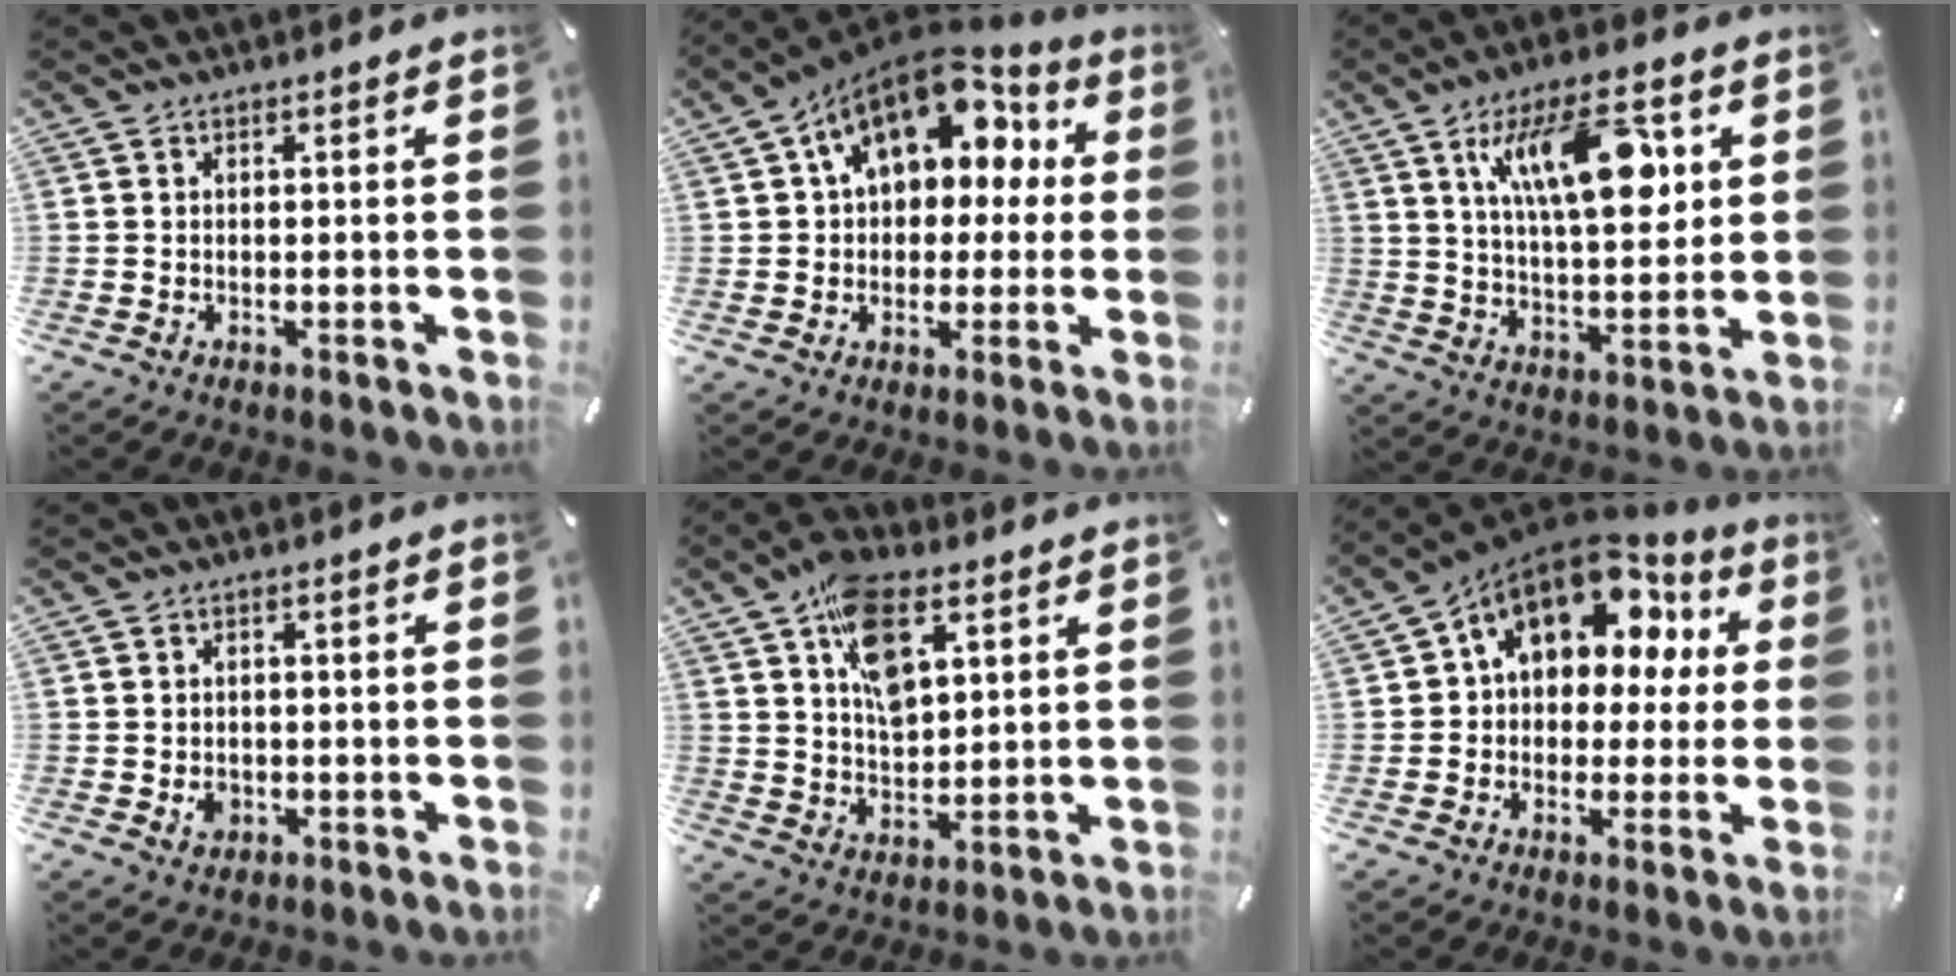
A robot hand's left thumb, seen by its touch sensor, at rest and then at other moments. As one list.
[{"total": 16.3, "force": [6.8, 11.1, 9.8], "torque": [-0.149, -0.032, 0.121]}, {"total": 18.8, "force": [7.2, 8.5, 15.1], "torque": [-0.245, -0.006, 0.114]}, {"total": 2.6, "force": [-0.5, 2.1, 1.4], "torque": [-0.018, 0.000, -0.011]}, {"total": 12.2, "force": [5.9, 6.9, 8.1], "torque": [-0.139, -0.012, 0.109]}, {"total": 14.9, "force": [6.5, 10.5, 8.4], "torque": [-0.124, -0.037, 0.115]}]